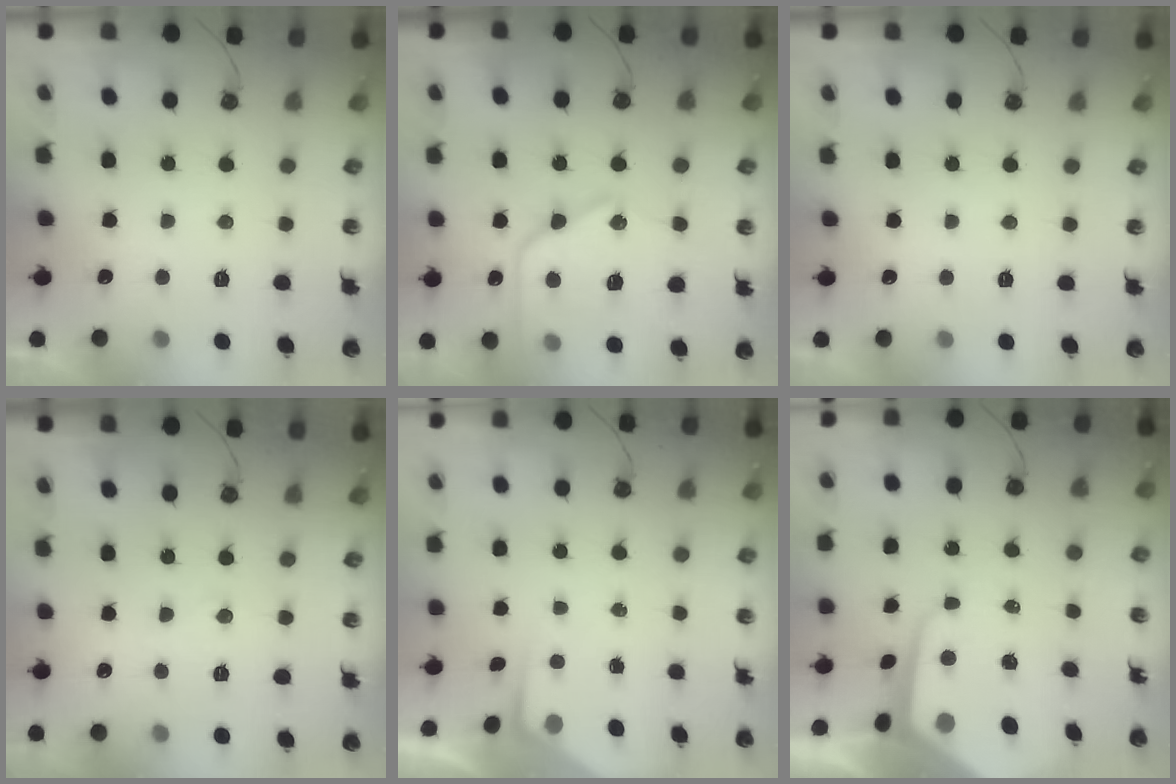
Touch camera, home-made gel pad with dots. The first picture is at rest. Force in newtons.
{"total": 20.0, "press": 19.9, "slide": 1.7}
{"total": 0.0}
{"total": 5.5, "press": 5.5, "slide": 0.4}
{"total": 2.5, "press": 2.5, "slide": 0.4}
{"total": 10.9, "press": 10.8, "slide": 0.8}